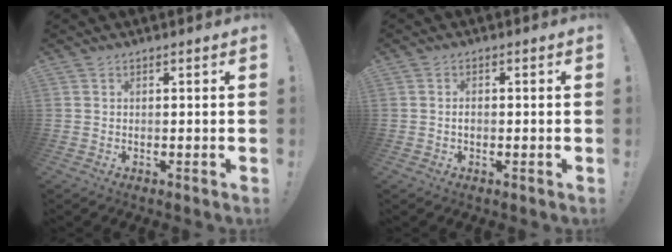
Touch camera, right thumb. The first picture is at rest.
{"total": 1.3, "force": [-0.4, 0.7, 1.0], "torque": [-0.010, 0.000, -0.010]}